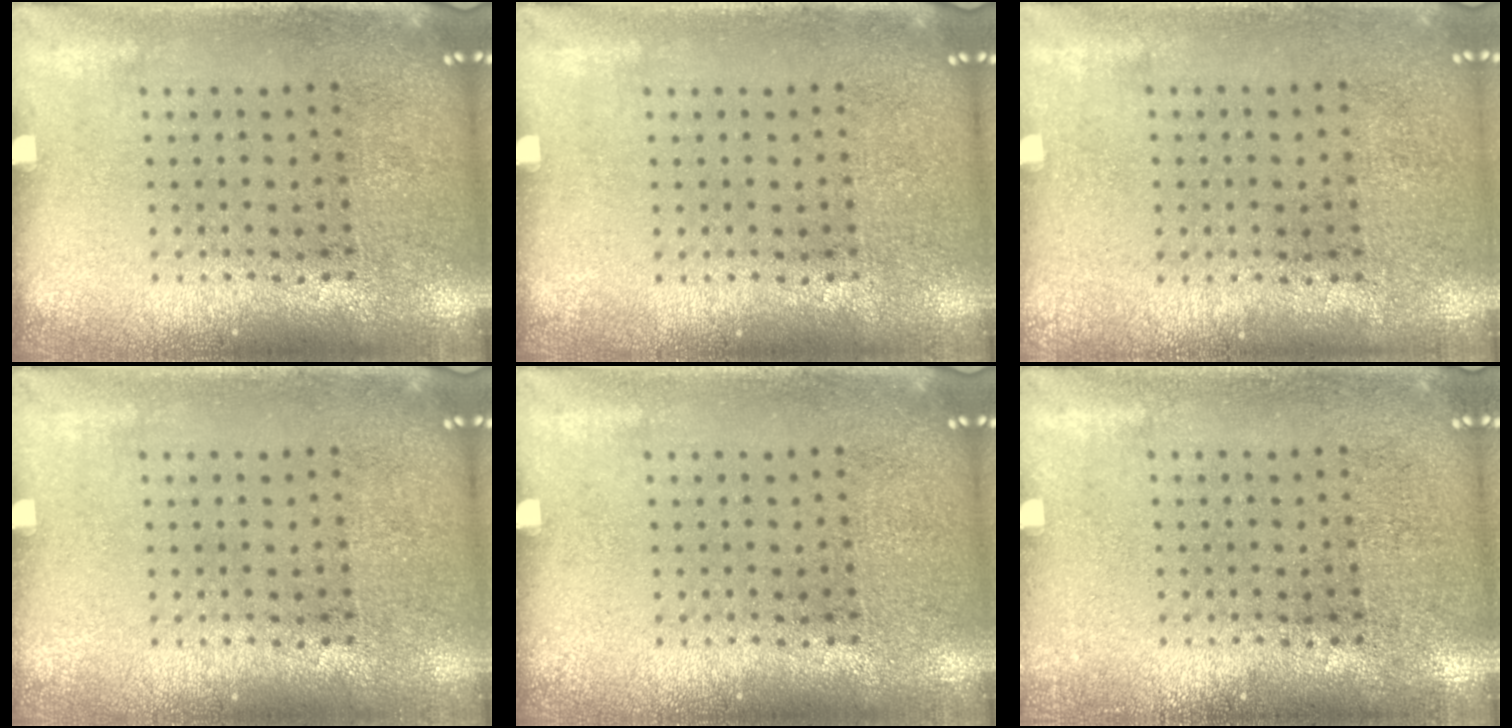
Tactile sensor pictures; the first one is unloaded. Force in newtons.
{"total": 0.0}
{"total": 0.0}
{"total": 0.0}
{"total": 0.0}
{"total": 0.6, "press": 0.6, "slide": 0.1}